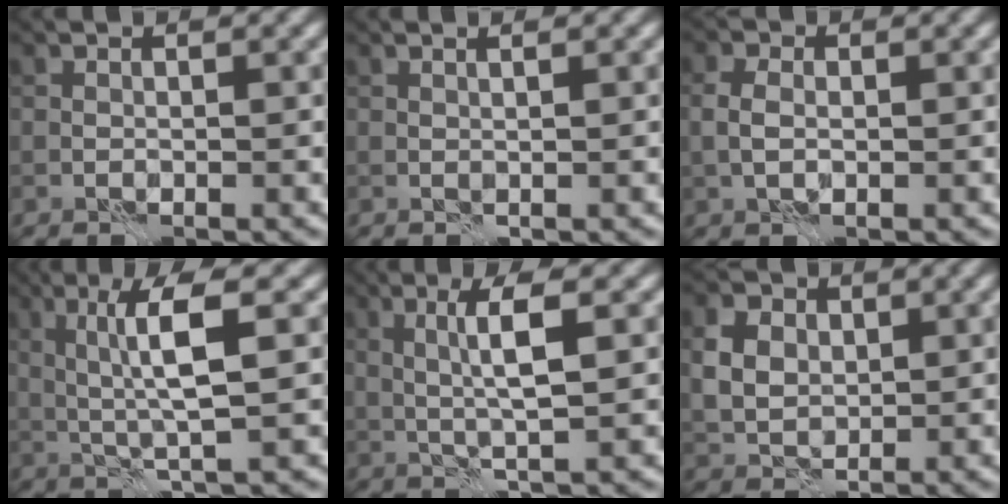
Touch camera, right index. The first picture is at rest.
{"total": 0.7, "force": [0.4, 0.0, 0.6], "torque": [-0.013, 0.003, 0.002]}
{"total": 2.3, "force": [0.0, 1.6, 1.6], "torque": [-0.043, 0.003, 0.001]}
{"total": 5.3, "force": [1.0, 0.6, 5.2], "torque": [-0.105, 0.007, 0.023]}
{"total": 4.1, "force": [0.9, 0.5, 4.0], "torque": [-0.079, 0.004, 0.020]}
{"total": 4.7, "force": [1.2, 3.6, 2.7], "torque": [-0.066, 0.010, 0.017]}